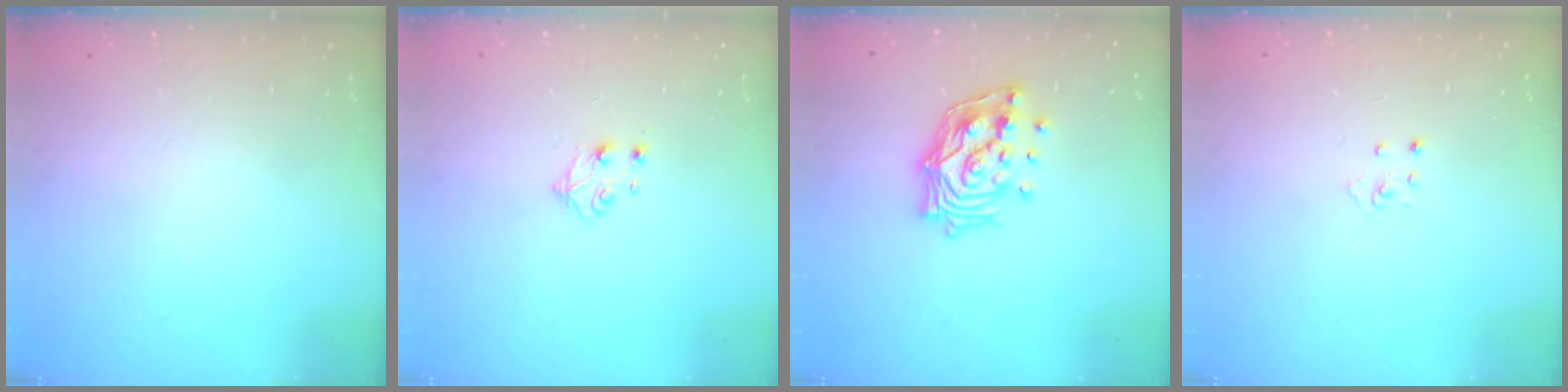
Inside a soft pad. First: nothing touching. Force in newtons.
{"total": 5.3, "press": 5.3, "slide": 0.3}
{"total": 14.8, "press": 14.7, "slide": 2.0}
{"total": 2.8, "press": 2.8, "slide": 0.3}